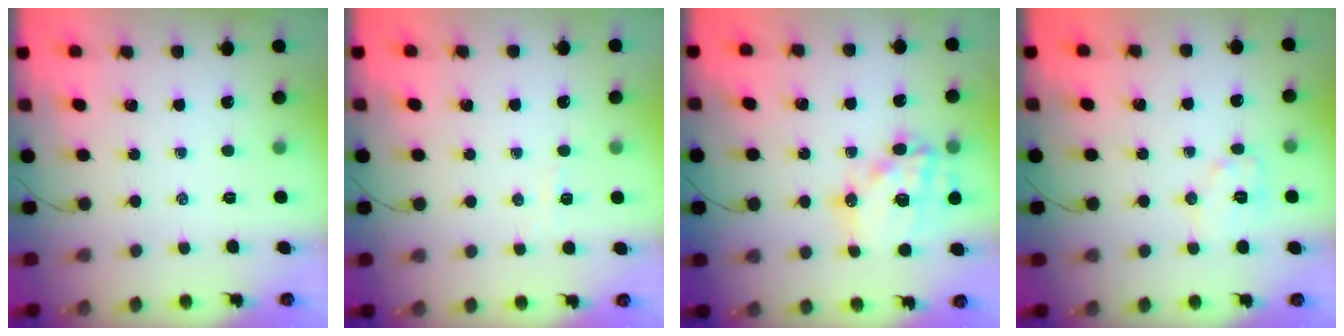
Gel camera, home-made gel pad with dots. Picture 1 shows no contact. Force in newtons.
{"total": 2.4, "press": 2.3, "slide": 0.6}
{"total": 17.8, "press": 17.4, "slide": 3.7}
{"total": 8.1, "press": 8.1, "slide": 0.4}